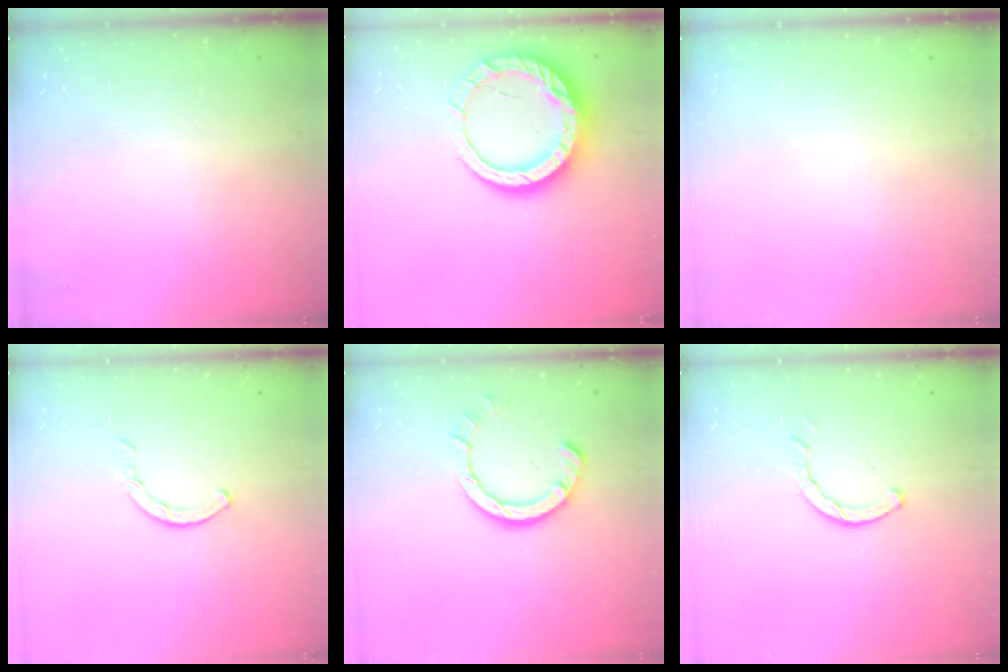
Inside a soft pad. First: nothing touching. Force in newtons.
{"total": 16.2, "press": 16.1, "slide": 1.2}
{"total": 0.0}
{"total": 0.5, "press": 0.5, "slide": 0.2}
{"total": 7.5, "press": 7.4, "slide": 0.9}
{"total": 2.4, "press": 2.4, "slide": 0.1}